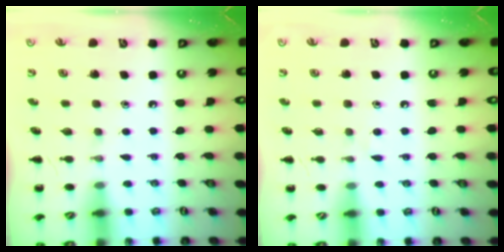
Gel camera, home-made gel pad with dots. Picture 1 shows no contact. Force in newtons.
{"total": 2.9, "press": 2.7, "slide": 1.0}